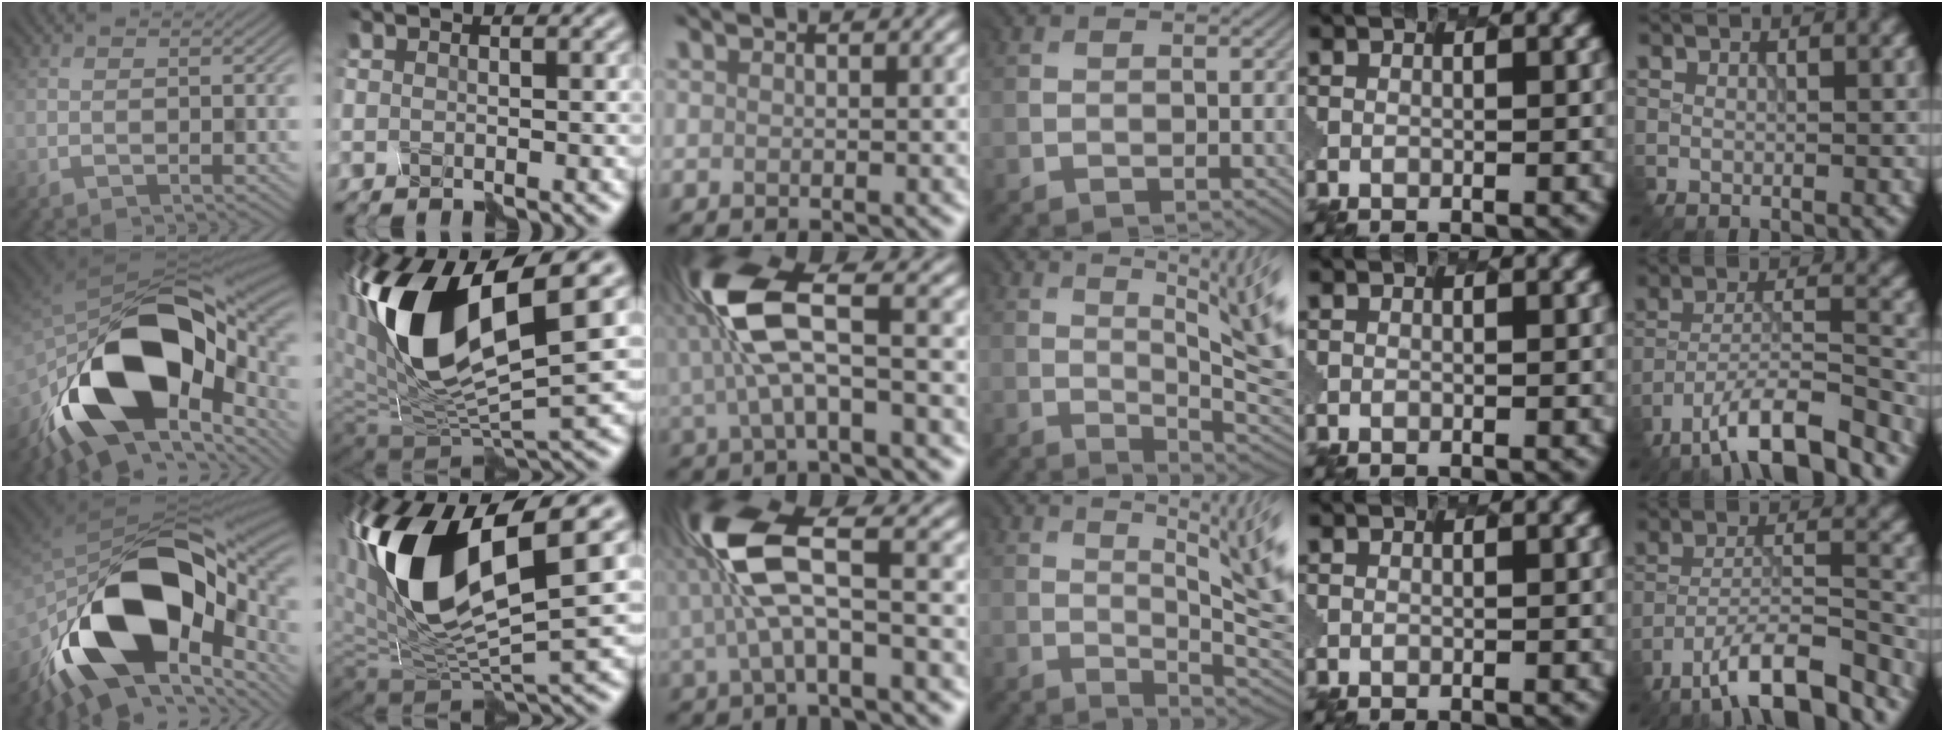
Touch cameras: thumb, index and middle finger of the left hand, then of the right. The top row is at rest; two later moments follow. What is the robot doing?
{"motion": "disassemble", "object": "spray bottle"}